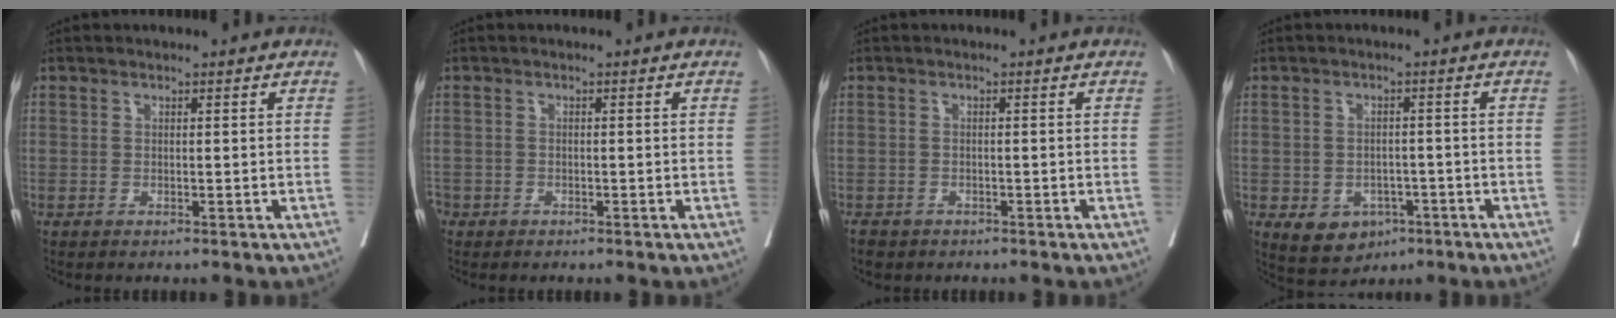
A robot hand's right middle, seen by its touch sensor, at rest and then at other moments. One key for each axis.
{"total": 2.3, "fx": -1.5, "fy": 1.6, "fz": 0.4, "tx": -0.012, "ty": 0.001, "tz": -0.032}
{"total": 3.0, "fx": -2.3, "fy": 1.7, "fz": 0.8, "tx": -0.016, "ty": -0.003, "tz": -0.034}
{"total": 6.3, "fx": -2.9, "fy": 4.8, "fz": 2.9, "tx": -0.042, "ty": 0.003, "tz": -0.033}